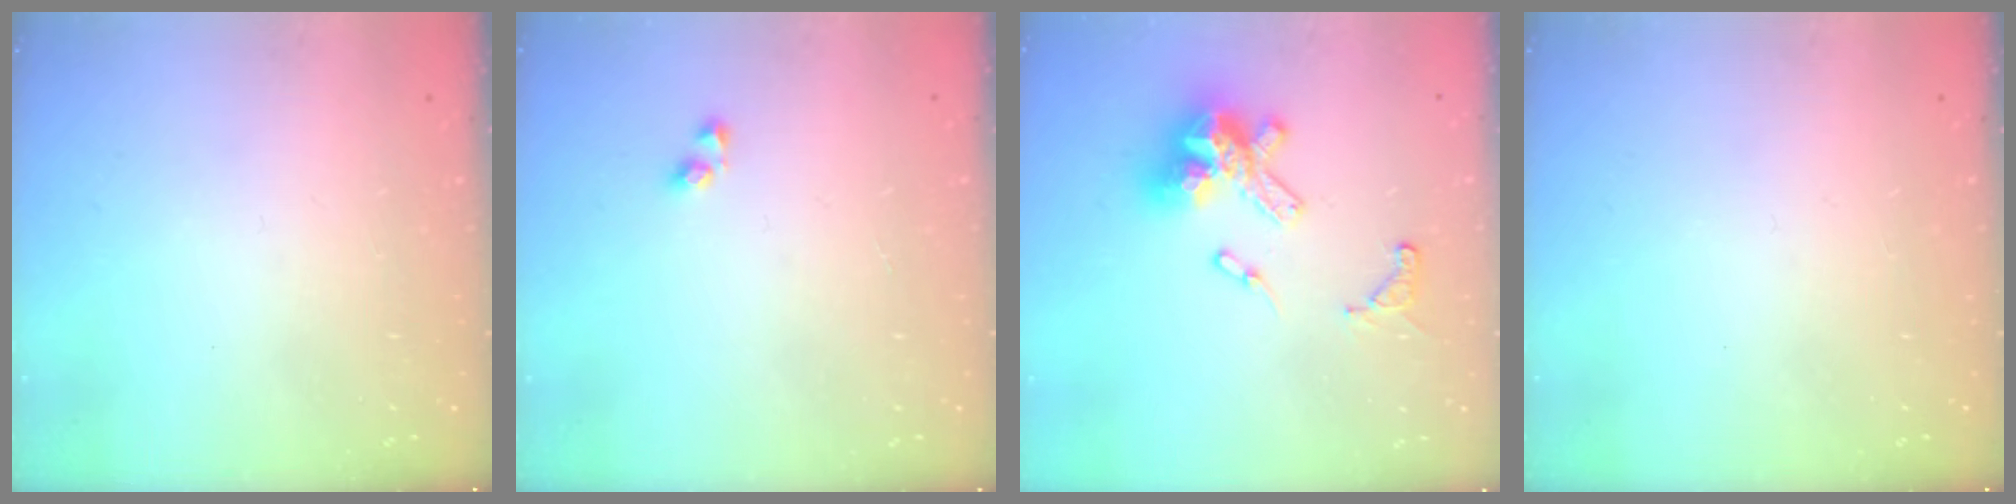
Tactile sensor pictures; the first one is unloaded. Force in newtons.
{"total": 2.9, "press": 2.9, "slide": 0.2}
{"total": 15.9, "press": 15.9, "slide": 1.7}
{"total": 0.0}